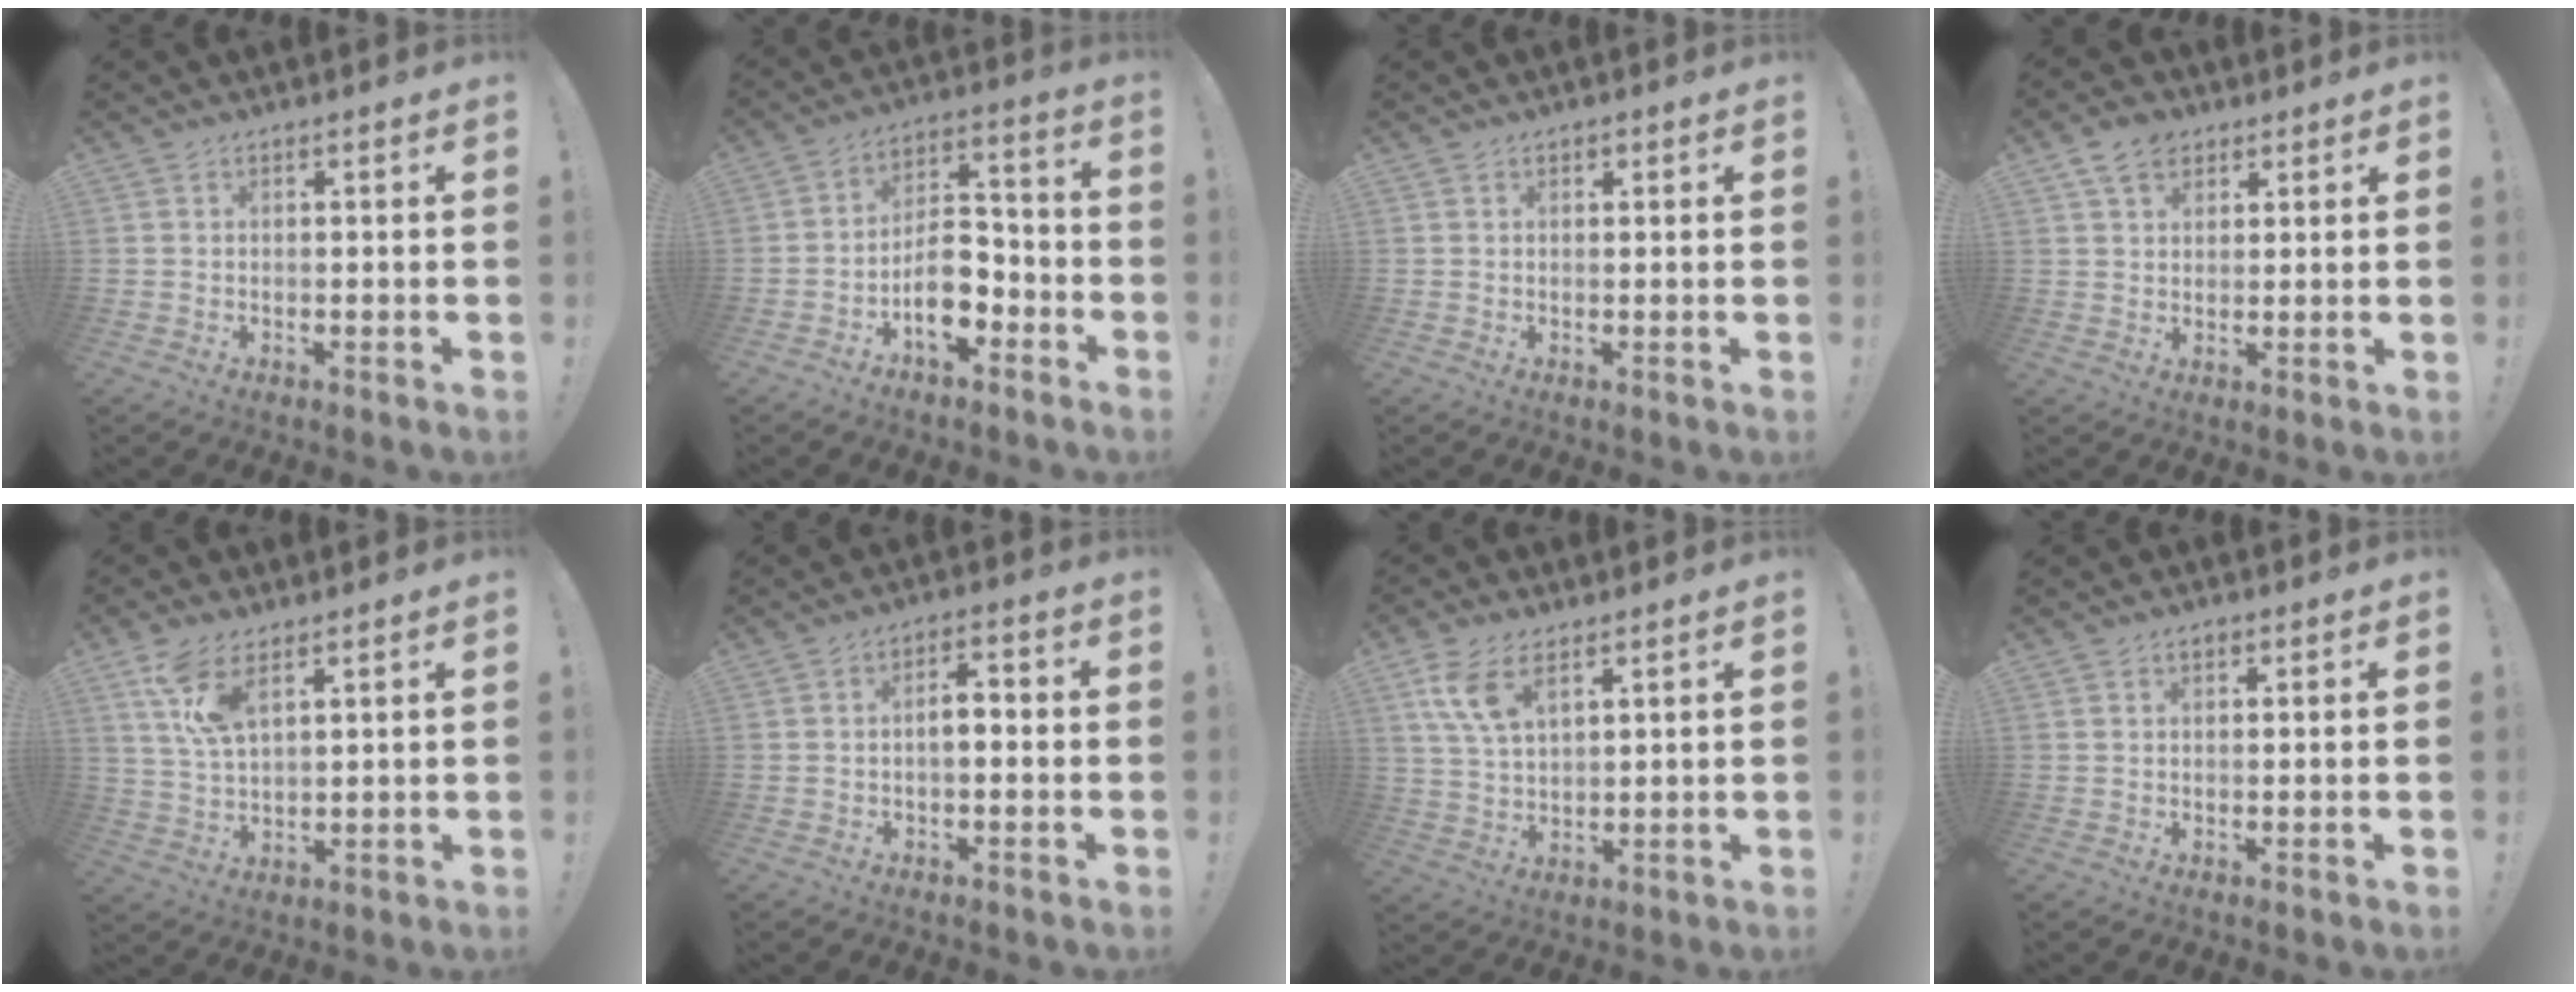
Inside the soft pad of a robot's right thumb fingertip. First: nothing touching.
{"total": 11.3, "force": [-5.5, 6.6, 7.3], "torque": [-0.119, 0.035, -0.096]}
{"total": 0.6, "force": [0.3, 0.5, 0.1], "torque": [0.002, -0.001, 0.005]}
{"total": 6.8, "force": [3.8, 4.7, 3.2], "torque": [-0.054, -0.004, 0.073]}
{"total": 9.5, "force": [5.6, 4.0, 6.5], "torque": [-0.126, -0.014, 0.107]}
{"total": 4.6, "force": [-1.0, 2.2, 4.0], "torque": [-0.062, 0.012, -0.022]}
{"total": 9.3, "force": [5.2, 4.2, 6.4], "torque": [-0.130, -0.015, 0.098]}
{"total": 1.1, "force": [0.7, 0.7, 0.6], "torque": [-0.008, -0.001, 0.012]}